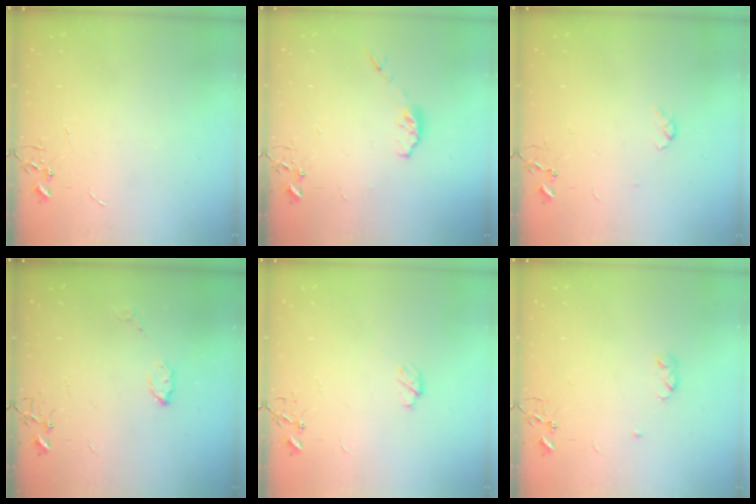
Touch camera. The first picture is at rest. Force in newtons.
{"total": 6.3, "press": 6.3, "slide": 0.6}
{"total": 4.3, "press": 4.3, "slide": 0.7}
{"total": 4.0, "press": 4.0, "slide": 0.7}
{"total": 5.1, "press": 5.1, "slide": 0.5}
{"total": 3.9, "press": 3.8, "slide": 0.7}